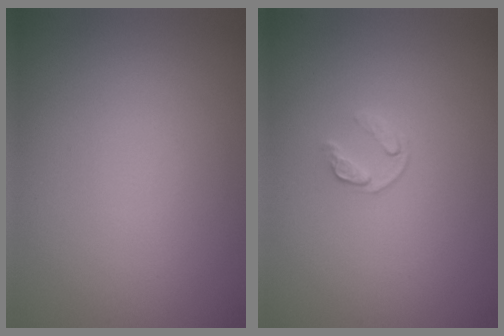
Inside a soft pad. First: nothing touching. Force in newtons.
{"total": 0.9, "press": 0.5, "slide": 0.8}